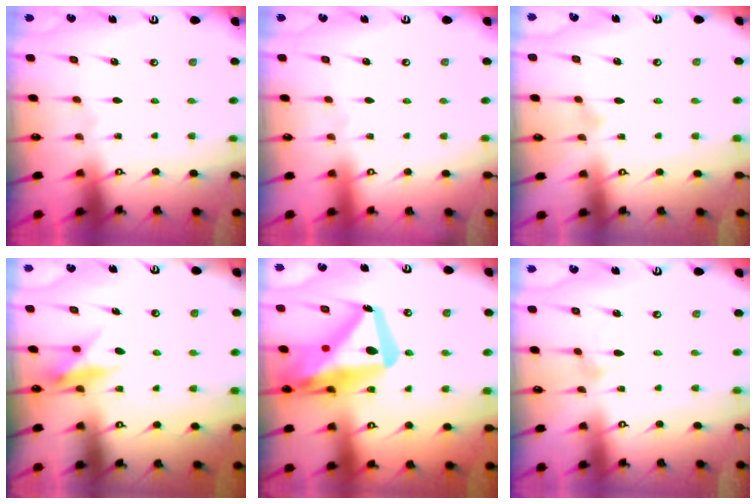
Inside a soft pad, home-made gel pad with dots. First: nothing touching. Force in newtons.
{"total": 3.9, "press": 3.9, "slide": 0.1}
{"total": 8.1, "press": 8.1, "slide": 0.5}
{"total": 9.4, "press": 9.4, "slide": 0.4}
{"total": 24.0, "press": 23.9, "slide": 2.4}
{"total": 6.5, "press": 6.5, "slide": 0.3}